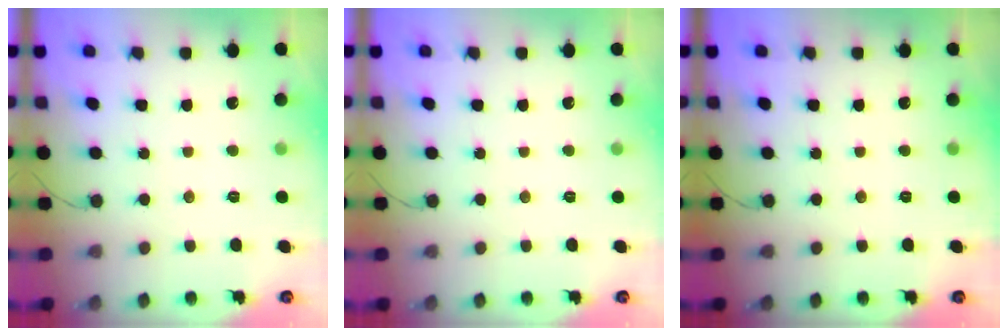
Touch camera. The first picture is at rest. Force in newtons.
{"total": 0.0}
{"total": 0.0}